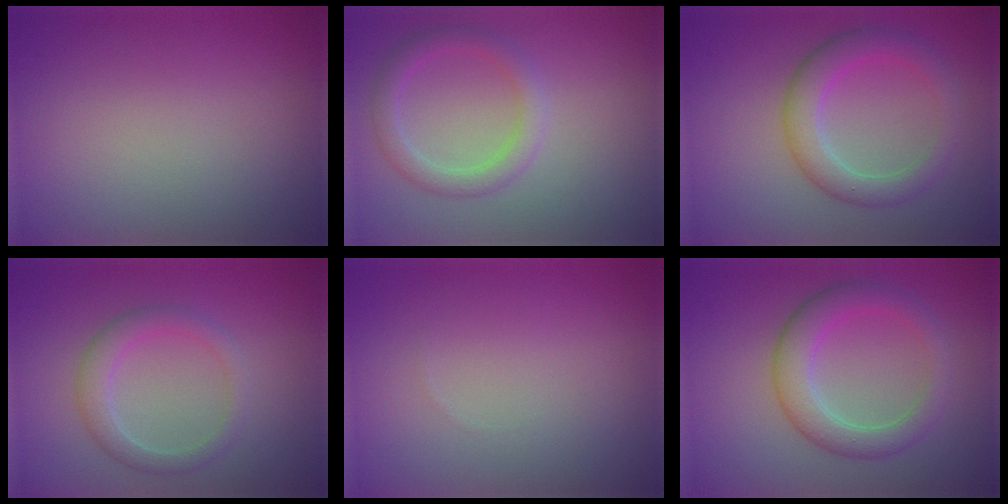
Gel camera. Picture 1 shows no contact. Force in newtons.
{"total": 2.5, "press": 2.5, "slide": 0.0}
{"total": 4.0, "press": 4.0, "slide": 0.2}
{"total": 2.7, "press": 2.7, "slide": 0.1}
{"total": 0.0}
{"total": 5.3, "press": 5.3, "slide": 0.0}